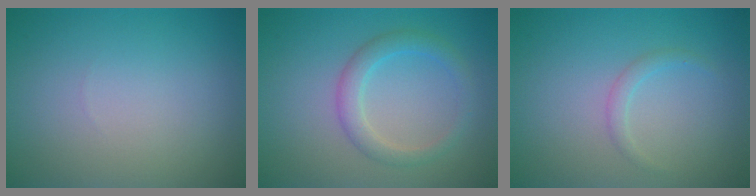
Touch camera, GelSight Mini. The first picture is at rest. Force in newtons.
{"total": 2.7, "press": 2.7, "slide": 0.1}
{"total": 1.1, "press": 1.1, "slide": 0.1}